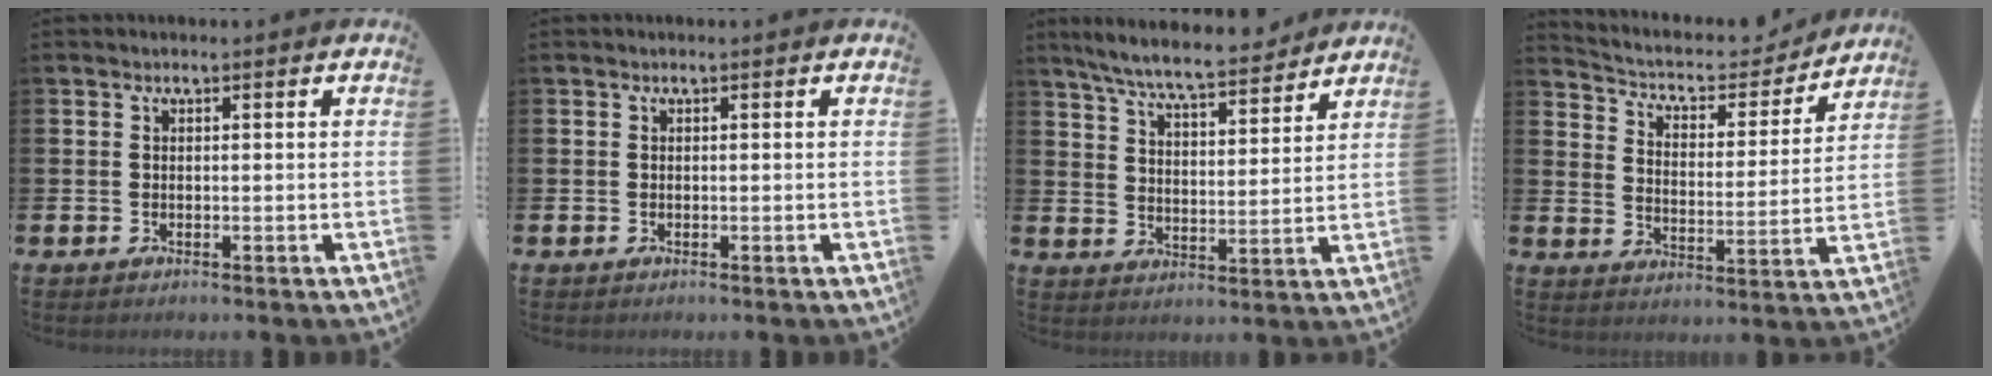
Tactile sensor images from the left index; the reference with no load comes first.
{"total": 0.0}
{"total": 7.7, "force": [7.2, 0.7, 2.6], "torque": [-0.083, -0.040, 0.127]}
{"total": 5.8, "force": [5.2, 2.1, 1.5], "torque": [-0.058, -0.038, 0.082]}